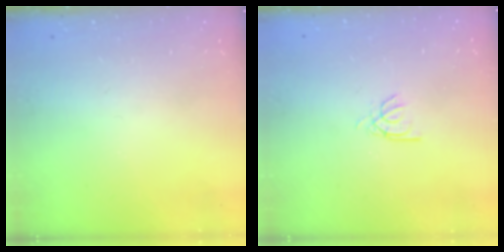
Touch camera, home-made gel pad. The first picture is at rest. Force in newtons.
{"total": 2.2, "press": 2.2, "slide": 0.2}